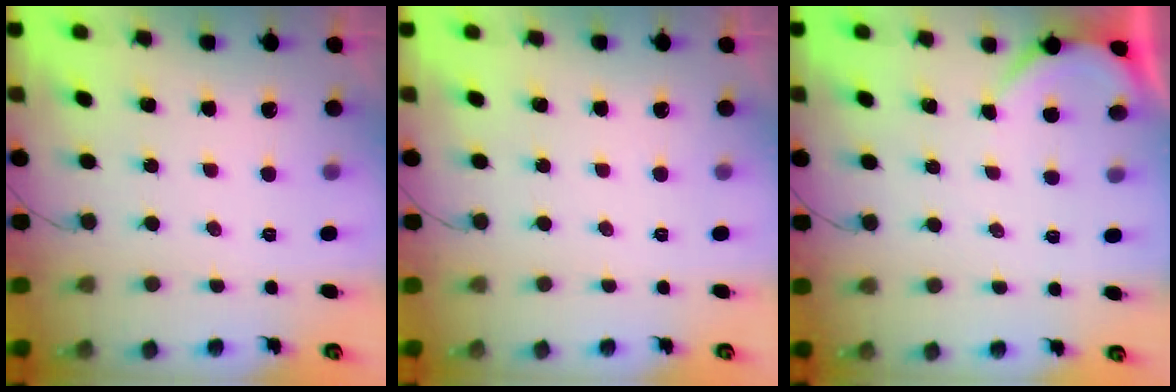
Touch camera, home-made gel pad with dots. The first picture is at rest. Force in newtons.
{"total": 0.0}
{"total": 1.9, "press": 1.9, "slide": 0.2}